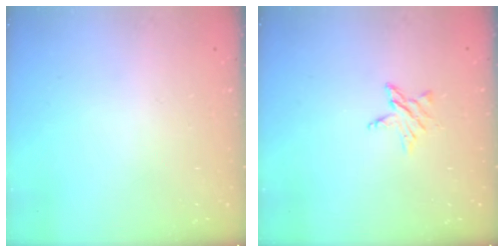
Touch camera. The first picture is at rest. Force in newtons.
{"total": 5.0, "press": 5.0, "slide": 0.6}